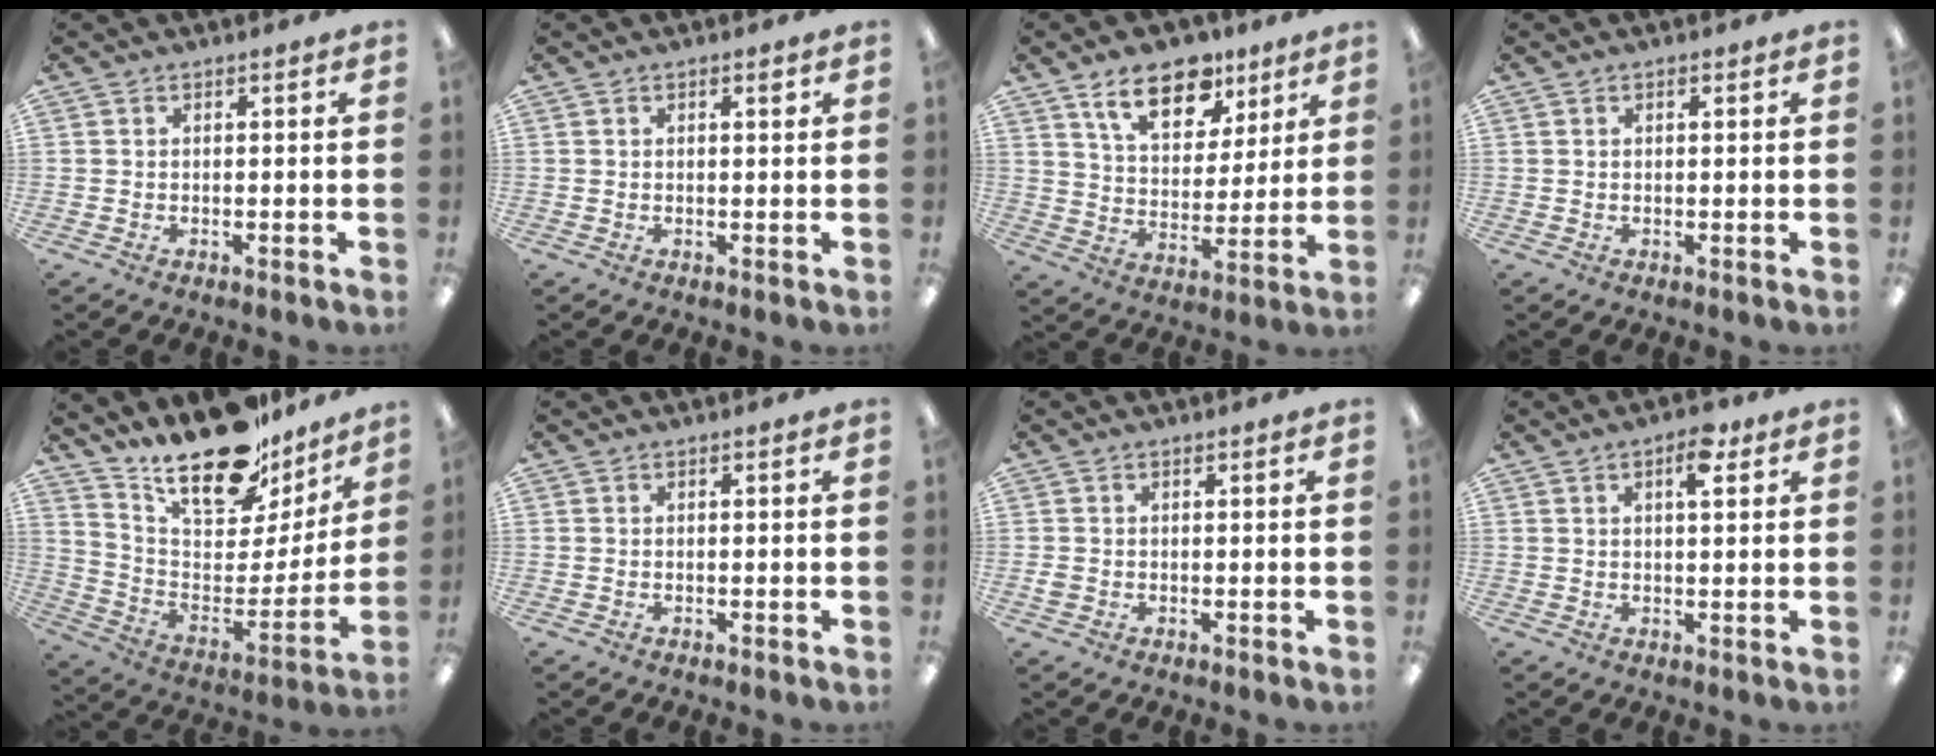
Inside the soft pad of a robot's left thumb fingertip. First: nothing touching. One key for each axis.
{"total": 1.0, "fx": 0.6, "fy": 0.3, "fz": 0.8, "tx": -0.008, "ty": 0.000, "tz": 0.007}
{"total": 15.1, "fx": 9.9, "fy": 8.2, "fz": 7.9, "tx": -0.120, "ty": -0.041, "tz": 0.174}
{"total": 0.6, "fx": 0.4, "fy": 0.4, "fz": 0.4, "tx": 0.001, "ty": 0.002, "tz": 0.004}
{"total": 22.3, "fx": 17.9, "fy": 8.9, "fz": 9.8, "tx": -0.147, "ty": -0.131, "tz": 0.311}
{"total": 0.0}
{"total": 1.4, "fx": 0.0, "fy": 1.2, "fz": 0.6, "tx": -0.011, "ty": 0.005, "tz": -0.002}
{"total": 6.0, "fx": 3.1, "fy": 2.4, "fz": 4.5, "tx": -0.058, "ty": -0.008, "tz": 0.045}